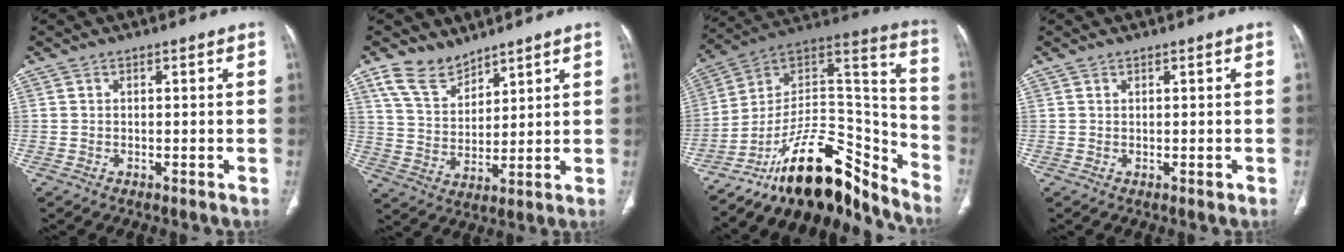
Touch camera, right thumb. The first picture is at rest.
{"total": 8.1, "force": [6.5, 4.3, 2.5], "torque": [-0.033, -0.037, 0.140]}
{"total": 22.1, "force": [-17.9, 7.6, 10.5], "torque": [-0.117, 0.142, -0.298]}
{"total": 0.5, "force": [0.3, 0.4, 0.3], "torque": [-0.003, -0.002, 0.006]}